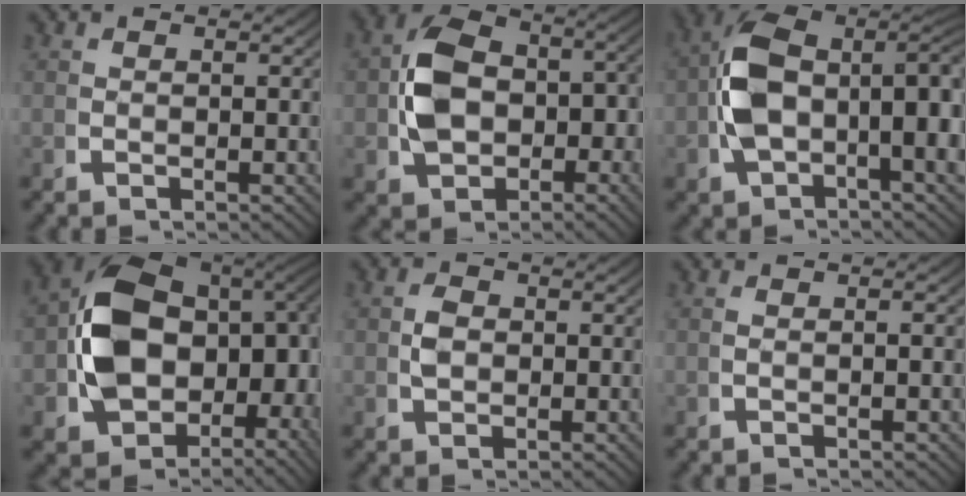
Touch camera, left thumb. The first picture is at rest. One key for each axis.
{"total": 9.9, "fx": -0.9, "fy": 7.6, "fz": 6.3, "tx": -0.138, "ty": -0.024, "tz": -0.002}
{"total": 13.8, "fx": -0.5, "fy": 9.1, "fz": 10.4, "tx": -0.190, "ty": -0.037, "tz": -0.002}
{"total": 20.4, "fx": -1.3, "fy": 14.4, "fz": 14.4, "tx": -0.293, "ty": -0.066, "tz": 0.008}
{"total": 2.1, "fx": 0.2, "fy": 1.6, "fz": 1.4, "tx": -0.031, "ty": -0.004, "tz": 0.004}
{"total": 0.7, "fx": -0.2, "fy": -0.3, "fz": 0.6, "tx": -0.017, "ty": -0.001, "tz": 0.000}